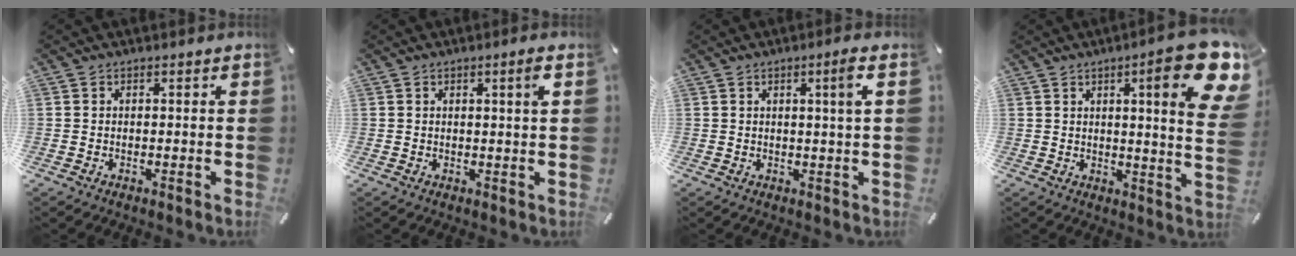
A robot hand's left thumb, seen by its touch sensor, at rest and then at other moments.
{"total": 2.5, "force": [0.9, 0.0, 2.4], "torque": [-0.045, -0.002, 0.013]}
{"total": 4.2, "force": [1.4, -0.1, 4.0], "torque": [-0.070, -0.006, 0.018]}
{"total": 17.9, "force": [7.7, 3.2, 15.8], "torque": [-0.222, -0.045, 0.107]}